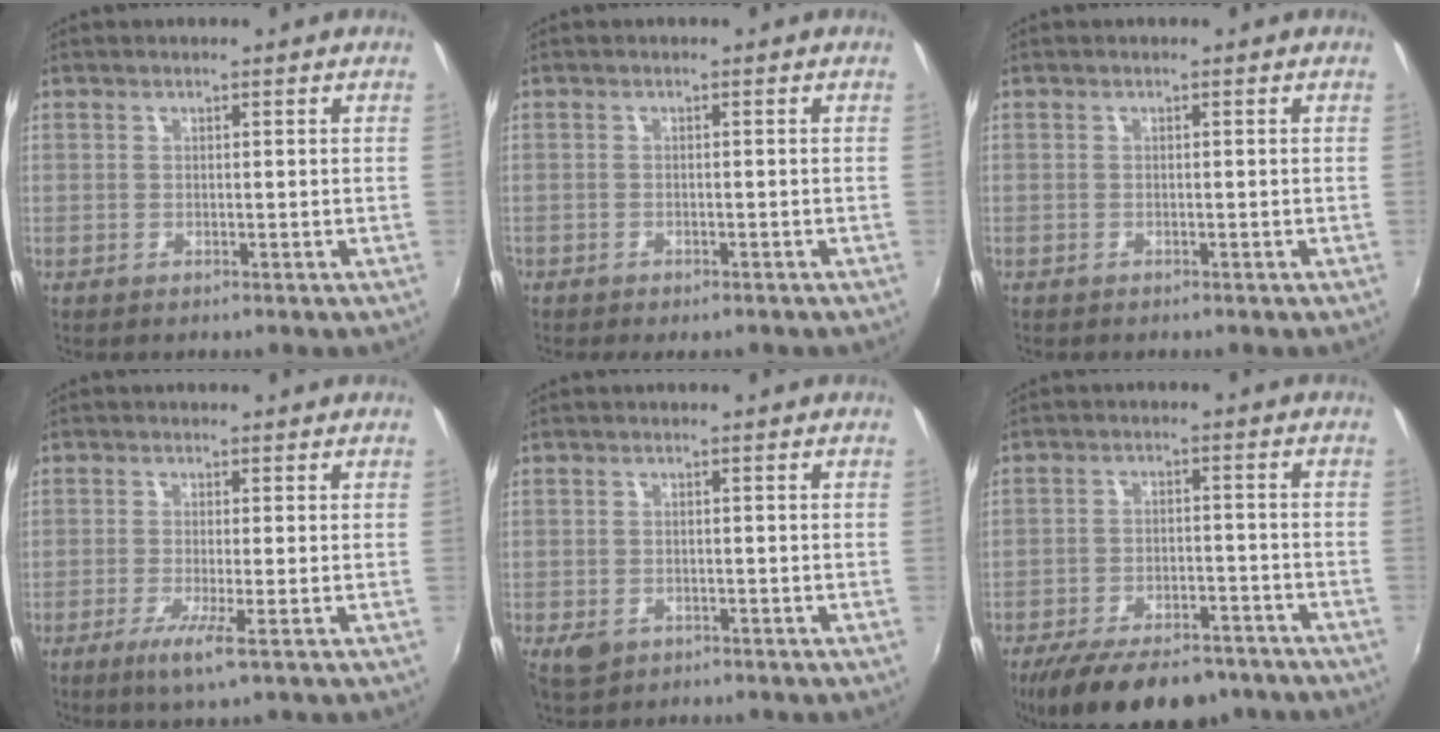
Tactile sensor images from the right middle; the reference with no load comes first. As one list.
[{"total": 2.3, "force": [-1.8, 1.1, 0.9], "torque": [-0.023, -0.010, -0.029]}, {"total": 0.6, "force": [-0.5, 0.3, -0.1], "torque": [-0.001, 0.001, -0.009]}, {"total": 4.2, "force": [-1.9, -0.4, 3.8], "torque": [-0.086, -0.015, -0.041]}, {"total": 3.4, "force": [-1.8, 2.4, 1.6], "torque": [-0.037, -0.006, -0.029]}, {"total": 17.6, "force": [-13.4, 7.1, 9.1], "torque": [-0.184, -0.024, -0.195]}]